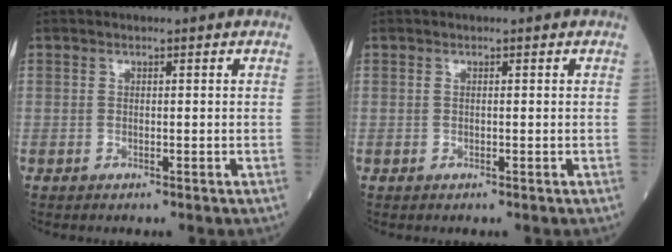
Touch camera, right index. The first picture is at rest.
{"total": 0.0}